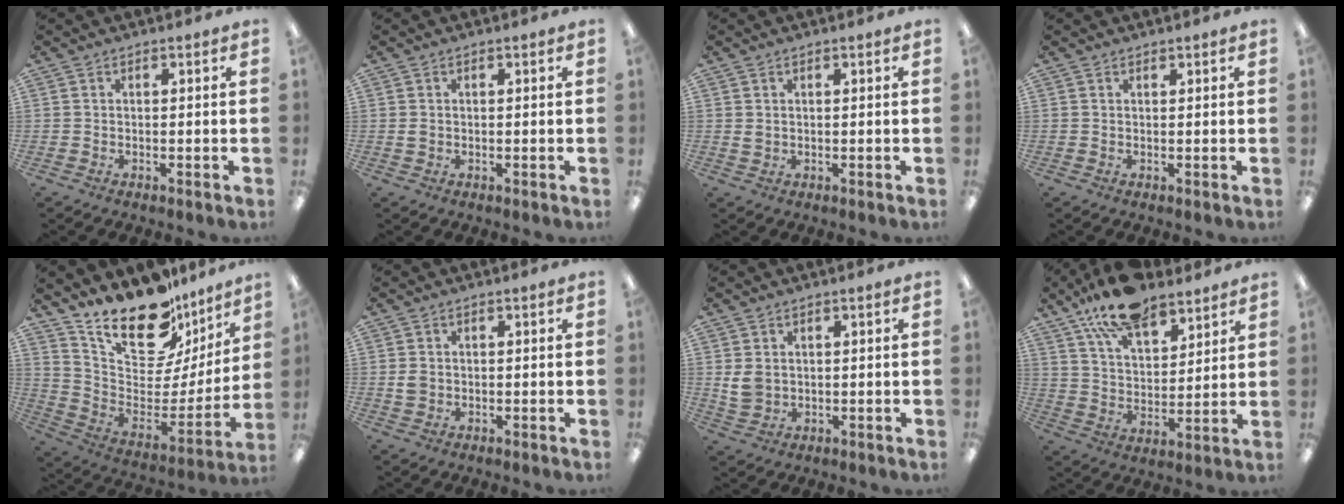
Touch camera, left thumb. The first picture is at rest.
{"total": 1.0, "force": [0.2, 0.8, 0.5], "torque": [-0.011, 0.004, 0.002]}
{"total": 1.2, "force": [0.5, 0.8, 0.6], "torque": [-0.014, 0.003, 0.009]}
{"total": 0.6, "force": [0.6, 0.2, 0.1], "torque": [-0.002, 0.000, 0.011]}
{"total": 21.1, "force": [17.0, 8.9, 8.6], "torque": [-0.149, -0.128, 0.301]}
{"total": 2.3, "force": [0.2, 1.9, 1.2], "torque": [-0.015, 0.001, 0.001]}
{"total": 4.7, "force": [1.3, 3.7, 2.6], "torque": [-0.049, 0.000, 0.025]}
{"total": 15.4, "force": [11.6, 6.8, 7.4], "torque": [-0.137, -0.056, 0.211]}